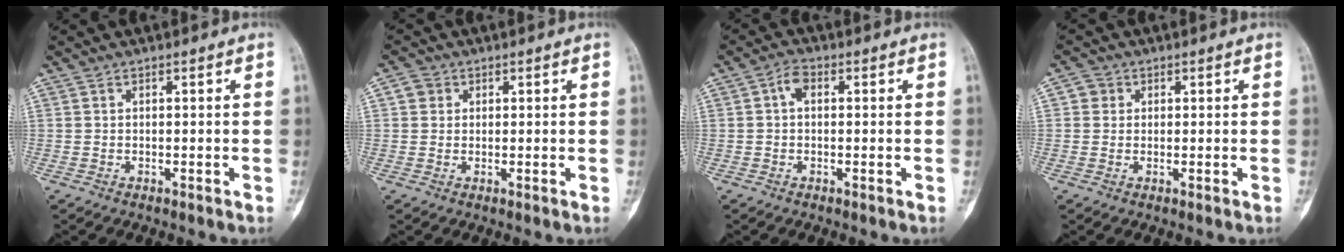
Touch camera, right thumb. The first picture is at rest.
{"total": 2.4, "force": [0.7, 2.2, 0.6], "torque": [0.000, -0.001, 0.008]}
{"total": 2.8, "force": [0.4, 1.9, 2.1], "torque": [-0.029, 0.009, 0.000]}
{"total": 2.2, "force": [0.5, 2.1, 0.5], "torque": [0.003, 0.001, 0.005]}